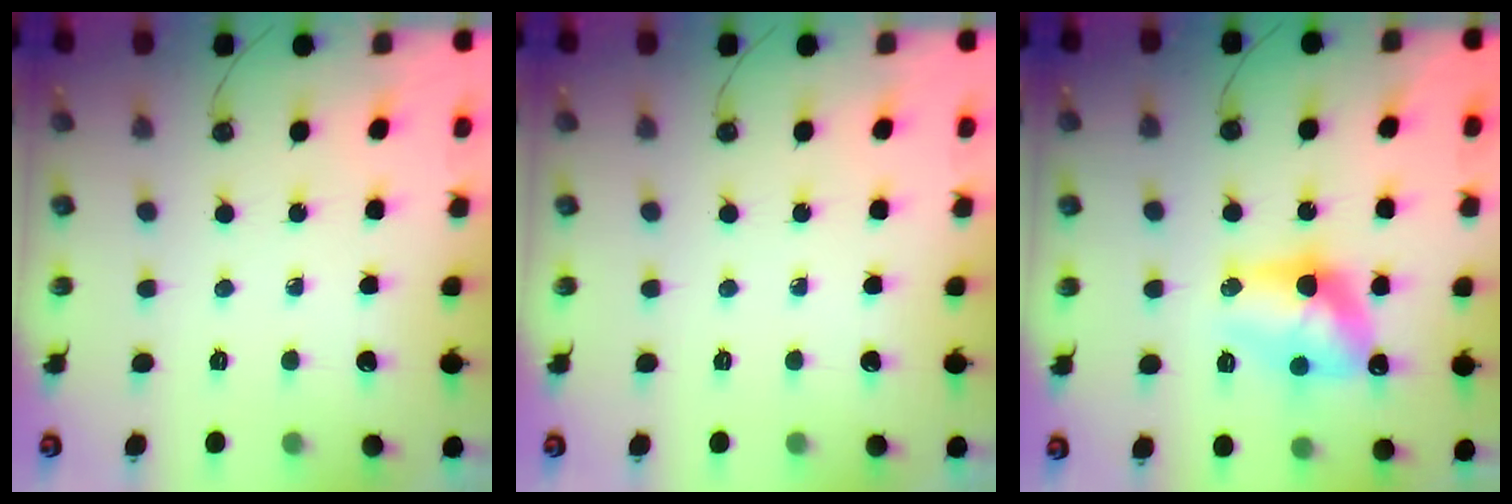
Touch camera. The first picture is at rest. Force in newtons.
{"total": 0.0}
{"total": 15.0, "press": 14.9, "slide": 0.9}